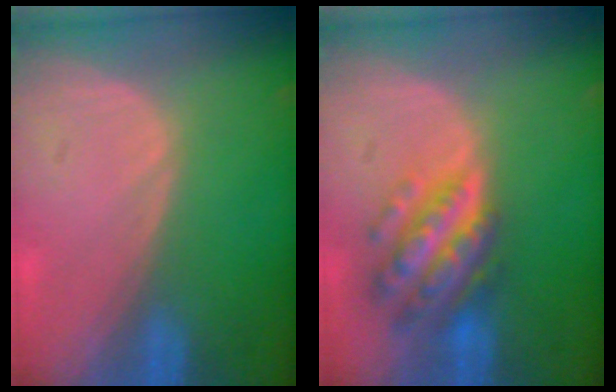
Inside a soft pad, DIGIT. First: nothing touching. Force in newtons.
{"total": 7.7, "press": 7.7, "slide": 0.4}